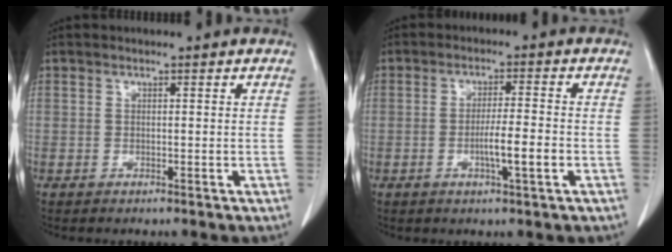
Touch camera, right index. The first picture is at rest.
{"total": 5.5, "force": [-1.6, 0.1, 5.2], "torque": [-0.087, -0.005, -0.028]}